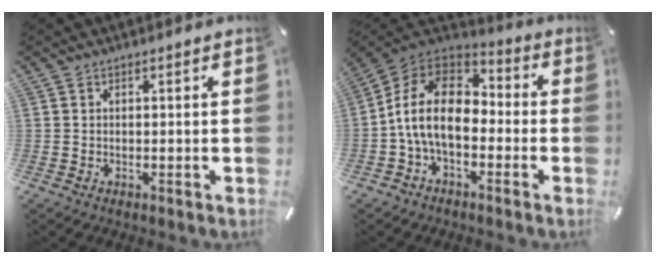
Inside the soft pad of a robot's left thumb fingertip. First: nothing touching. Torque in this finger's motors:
{"motor_torque": [1.69, 3.32, 1.57, 1.20, 0.26]}